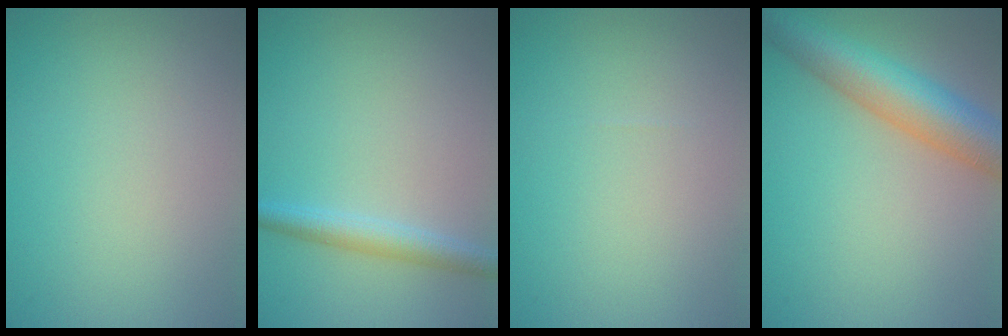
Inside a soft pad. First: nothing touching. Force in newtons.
{"total": 2.4, "press": 2.4, "slide": 0.1}
{"total": 0.0}
{"total": 7.7, "press": 7.7, "slide": 0.3}